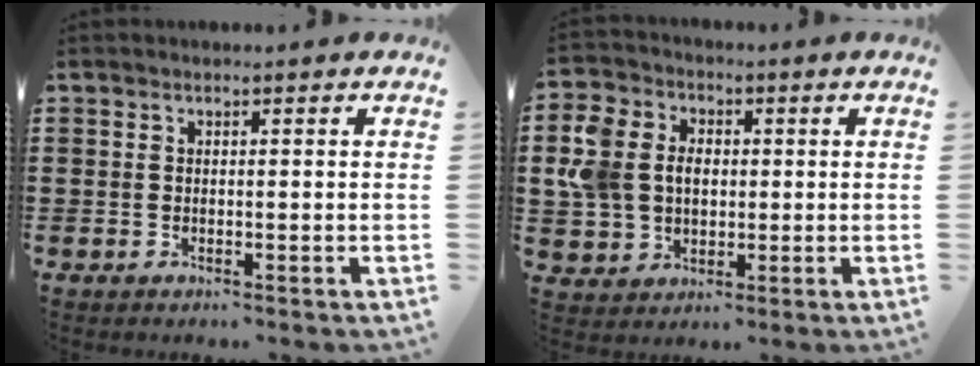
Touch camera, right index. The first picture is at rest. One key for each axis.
{"total": 8.3, "fx": 0.7, "fy": 7.0, "fz": 4.5, "tx": -0.141, "ty": 0.012, "tz": 0.005}